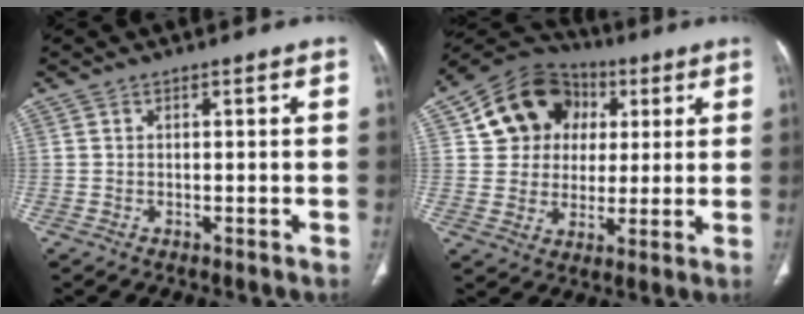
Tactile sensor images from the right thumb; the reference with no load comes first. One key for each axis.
{"total": 15.1, "fx": 4.5, "fy": 13.0, "fz": 6.4, "tx": -0.075, "ty": 0.014, "tz": 0.074}